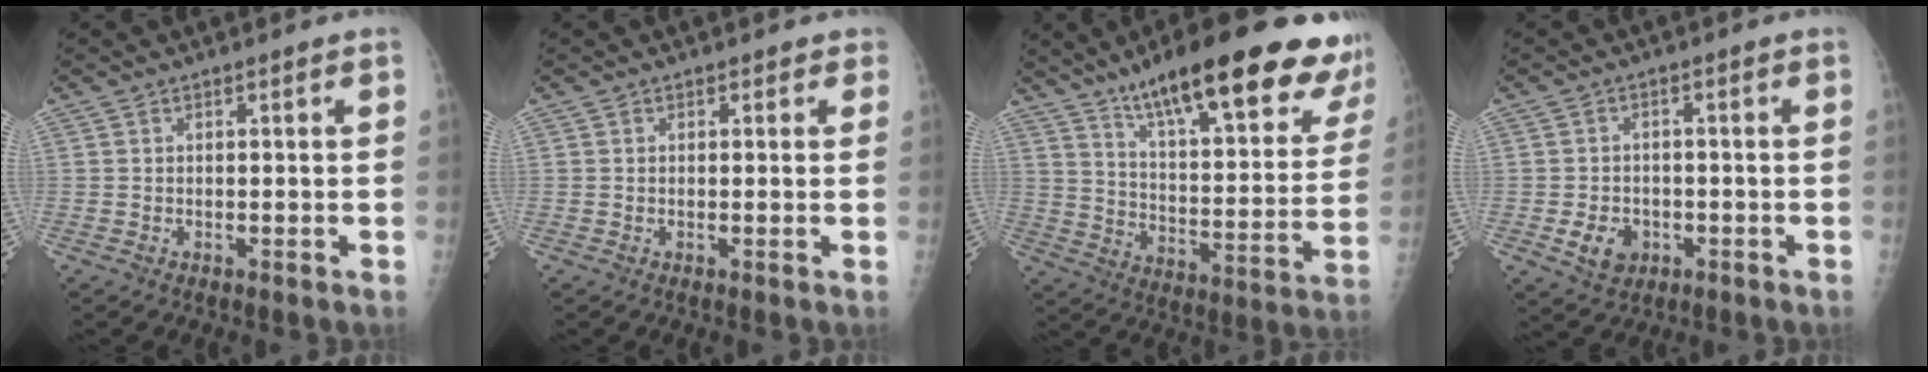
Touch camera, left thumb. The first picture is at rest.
{"total": 1.1, "force": [0.6, 0.9, 0.0], "torque": [0.017, 0.000, 0.001]}
{"total": 27.4, "force": [19.3, 6.2, 18.4], "torque": [-0.233, -0.063, 0.281]}
{"total": 5.4, "force": [-1.7, 4.3, 2.8], "torque": [-0.034, 0.006, -0.020]}